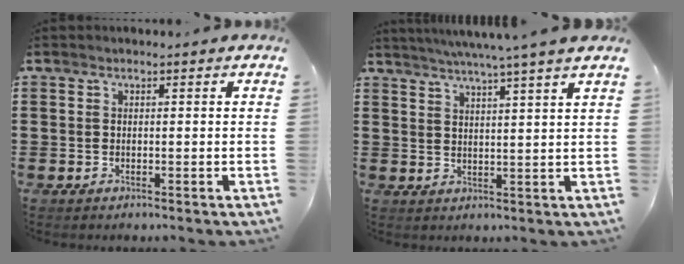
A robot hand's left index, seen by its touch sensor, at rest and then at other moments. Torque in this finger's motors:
{"motor_torque": [1.23, -0.90, 0.44, 0.13]}